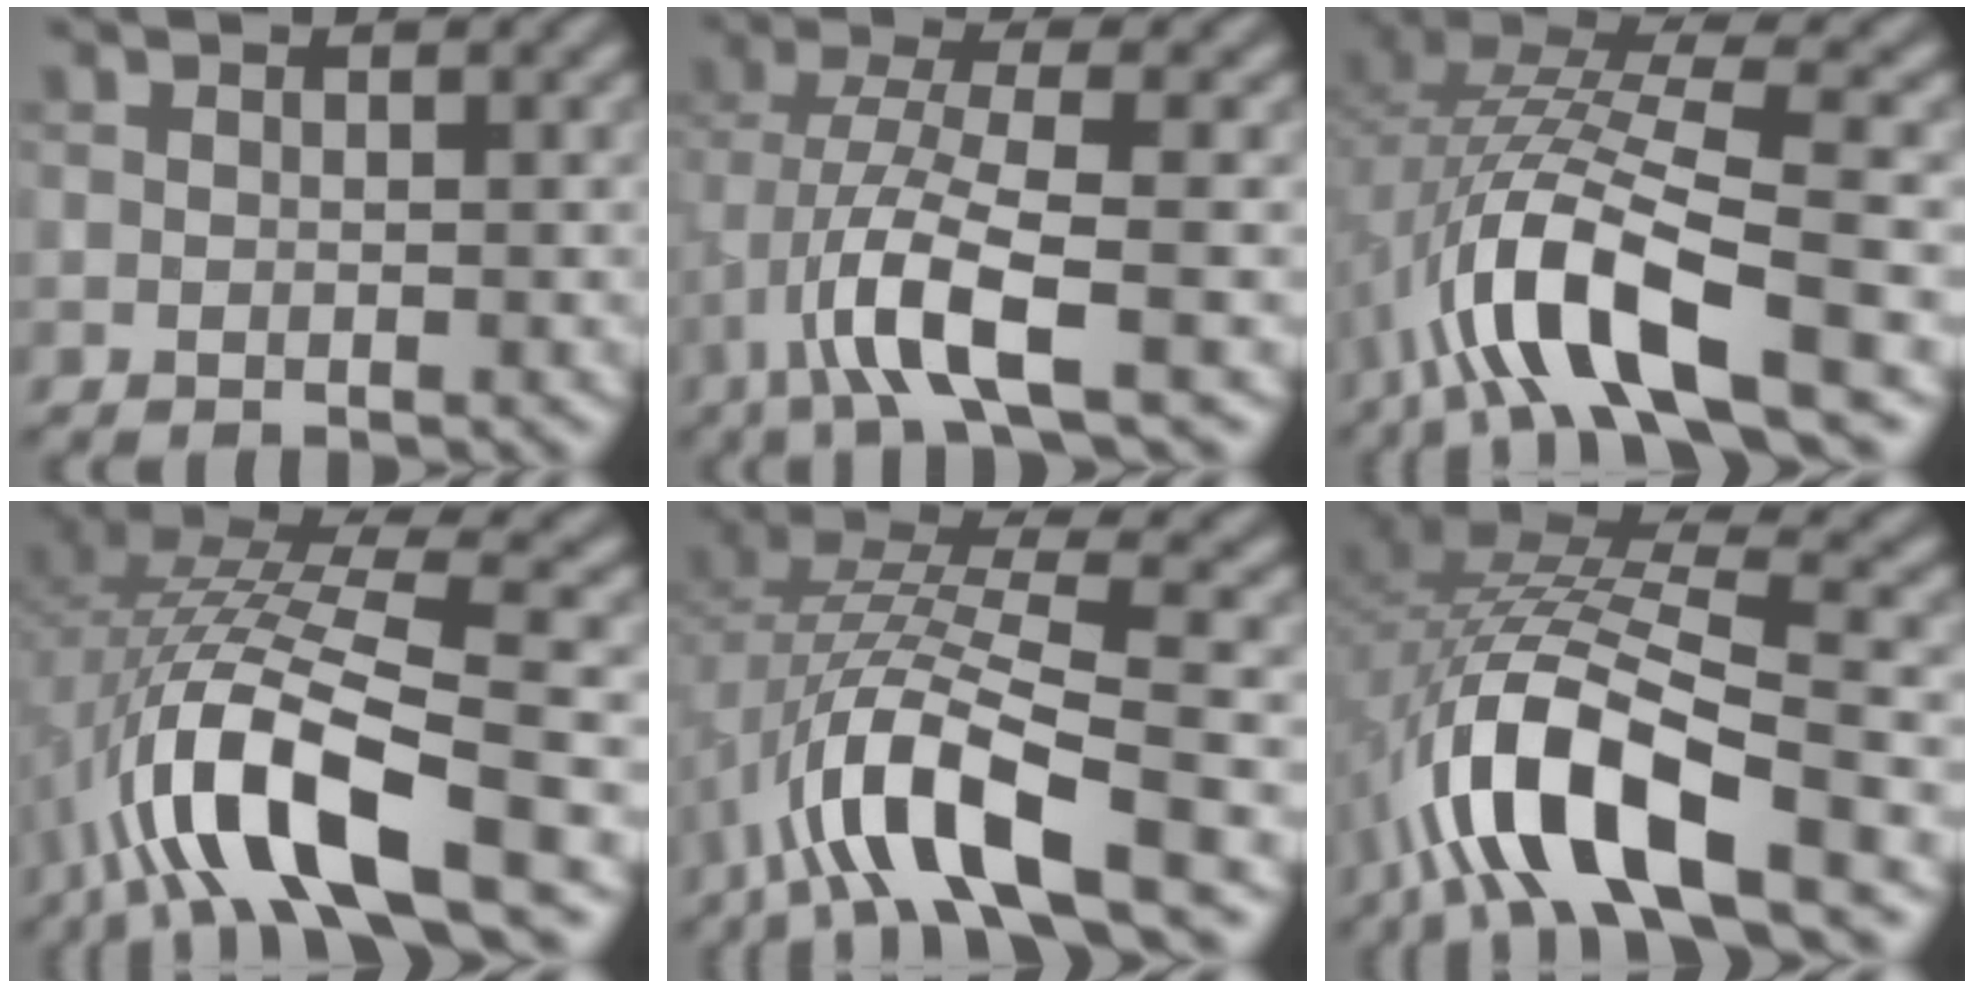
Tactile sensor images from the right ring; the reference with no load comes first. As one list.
[{"total": 6.3, "force": [-2.4, 1.6, 5.6], "torque": [-0.111, 0.005, -0.053]}, {"total": 10.5, "force": [-4.3, 3.6, 8.9], "torque": [-0.179, 0.017, -0.086]}, {"total": 12.0, "force": [-4.4, 4.3, 10.3], "torque": [-0.215, 0.014, -0.084]}, {"total": 9.6, "force": [-4.2, 3.2, 8.0], "torque": [-0.157, 0.015, -0.085]}, {"total": 11.8, "force": [-5.1, 4.7, 9.6], "torque": [-0.194, 0.008, -0.096]}]